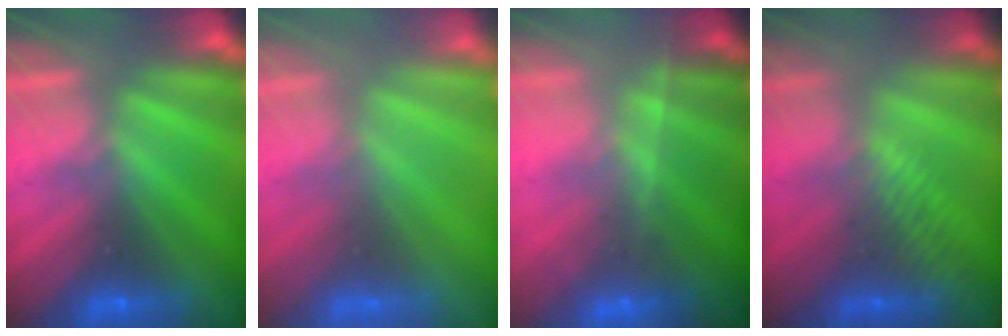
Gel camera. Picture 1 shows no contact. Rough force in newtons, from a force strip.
{"total": 3.8}
{"total": 9.5}
{"total": 2.9}